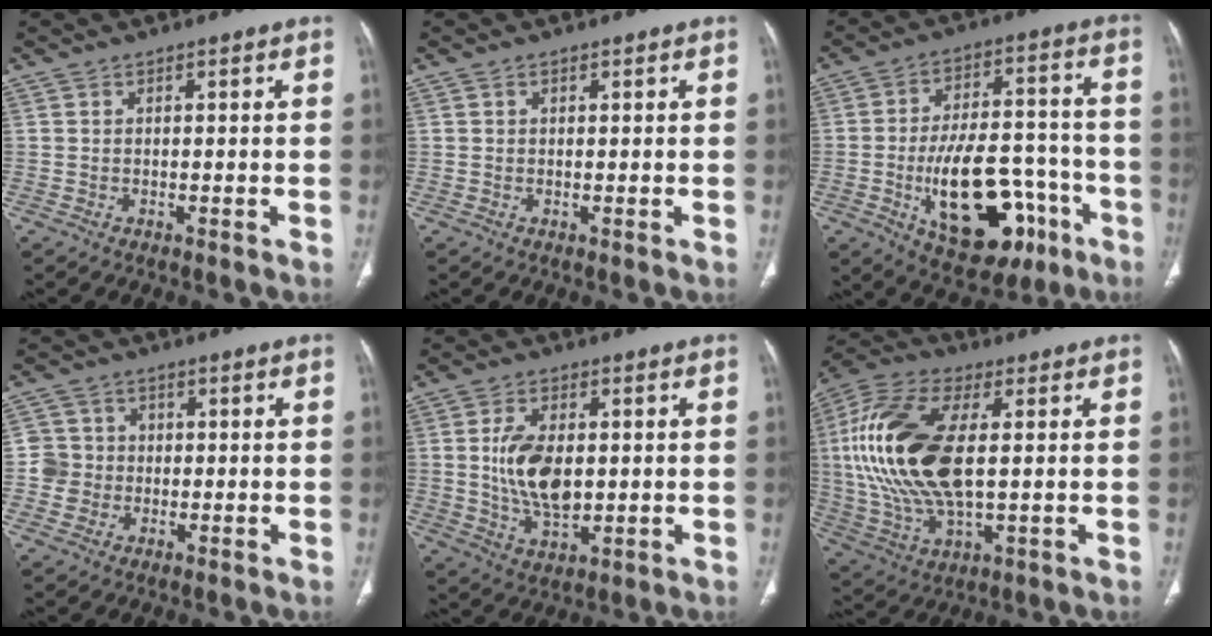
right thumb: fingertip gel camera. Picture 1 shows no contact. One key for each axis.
{"total": 0.5, "fx": 0.3, "fy": 0.3, "fz": 0.3, "tx": -0.003, "ty": -0.001, "tz": 0.004}
{"total": 21.5, "fx": -7.9, "fy": 11.2, "fz": 16.6, "tx": -0.232, "ty": 0.042, "tz": -0.099}
{"total": 5.0, "fx": -0.5, "fy": 4.9, "fz": 0.5, "tx": 0.023, "ty": 0.011, "tz": -0.015}
{"total": 10.8, "fx": 0.6, "fy": 6.1, "fz": 8.9, "tx": -0.155, "ty": -0.011, "tz": 0.020}
{"total": 22.9, "fx": 2.6, "fy": 11.1, "fz": 19.9, "tx": -0.429, "ty": -0.002, "tz": 0.046}